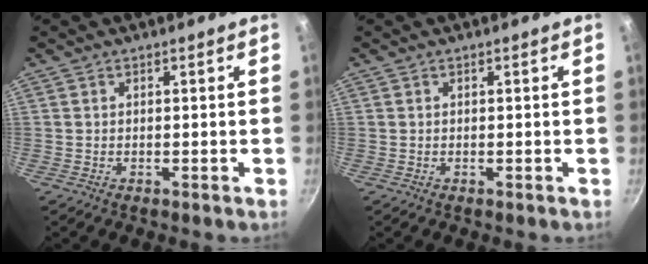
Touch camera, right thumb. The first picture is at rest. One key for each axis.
{"total": 0.0}